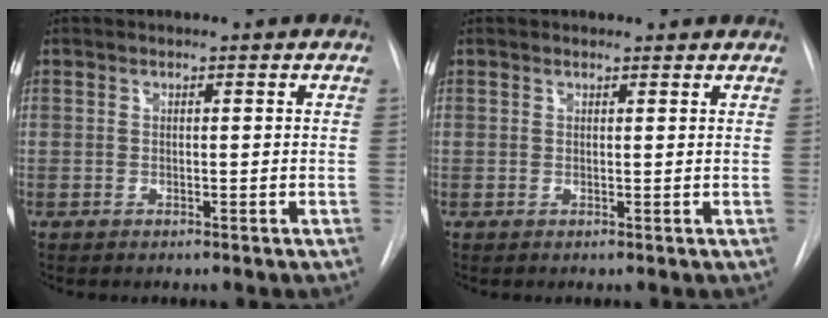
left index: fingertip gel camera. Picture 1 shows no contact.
{"total": 1.9, "force": [1.8, 0.5, 0.2], "torque": [-0.010, 0.006, 0.014]}